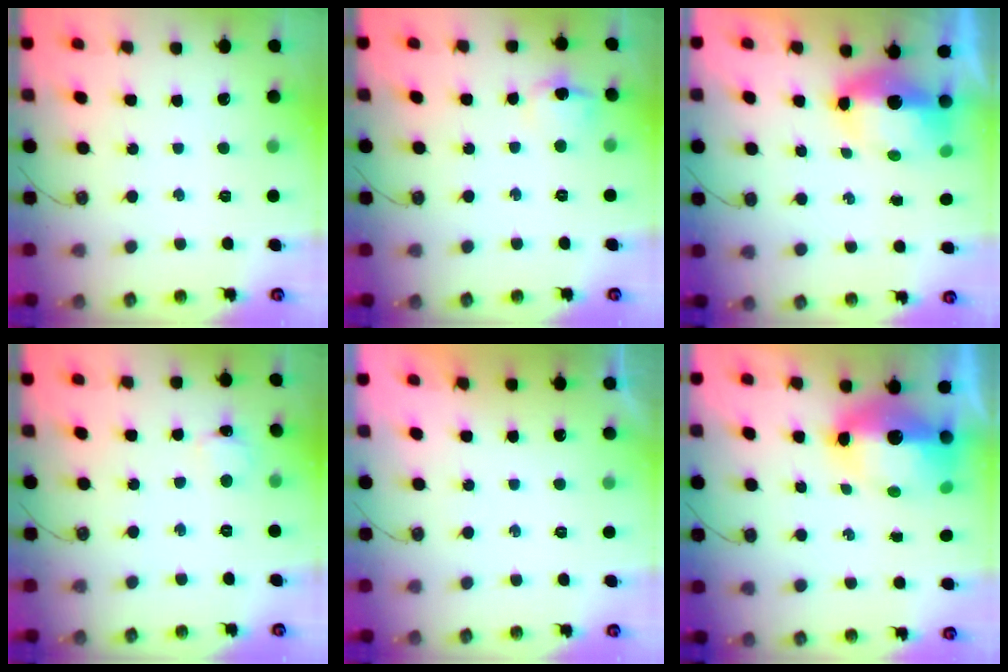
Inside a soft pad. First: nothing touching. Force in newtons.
{"total": 8.3, "press": 8.2, "slide": 0.8}
{"total": 7.8, "press": 7.7, "slide": 1.4}
{"total": 4.0, "press": 4.0, "slide": 0.5}
{"total": 0.0}
{"total": 10.6, "press": 10.6, "slide": 1.1}